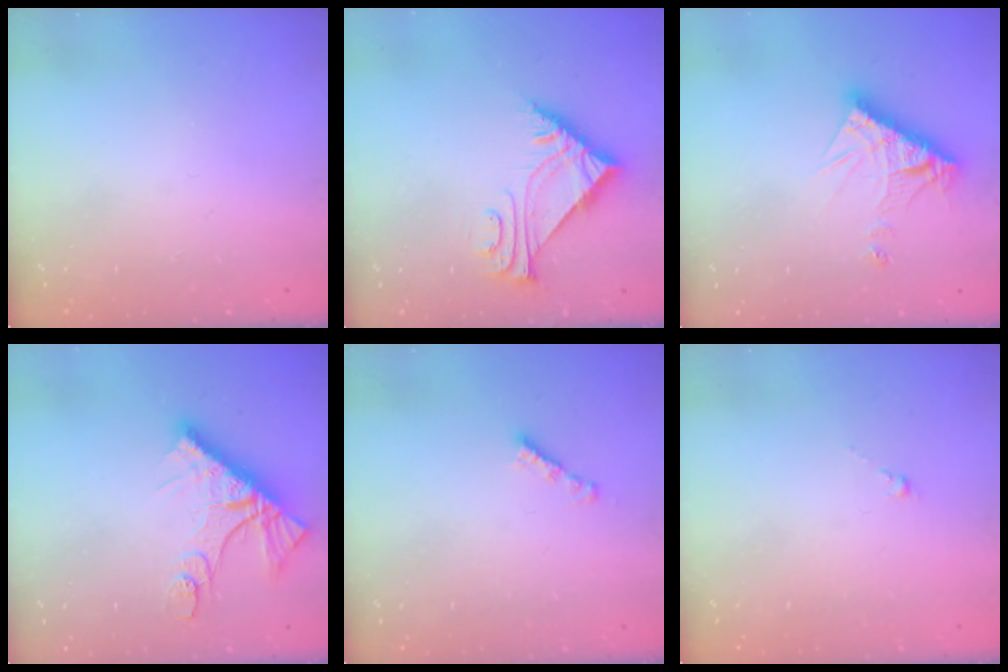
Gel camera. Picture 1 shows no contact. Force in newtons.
{"total": 6.0, "press": 6.0, "slide": 0.1}
{"total": 10.5, "press": 10.5, "slide": 0.8}
{"total": 13.5, "press": 13.5, "slide": 1.1}
{"total": 2.3, "press": 2.3, "slide": 0.2}
{"total": 0.5, "press": 0.3, "slide": 0.4}